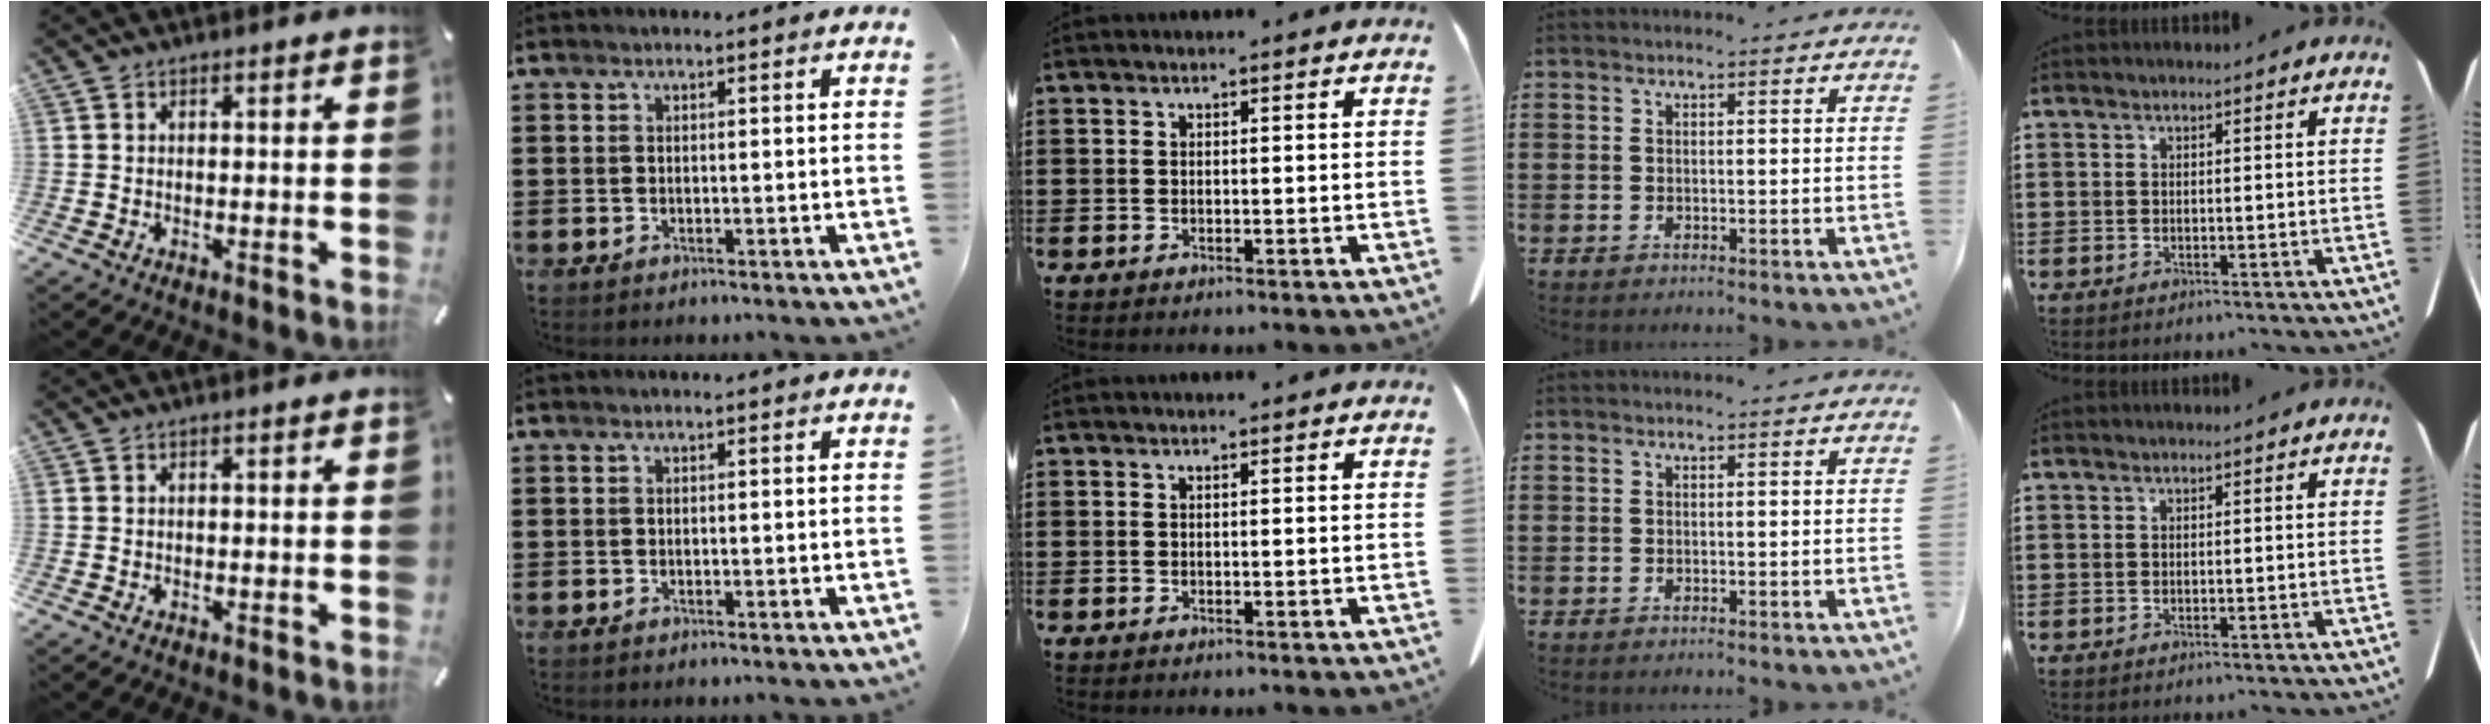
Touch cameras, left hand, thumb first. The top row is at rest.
{}